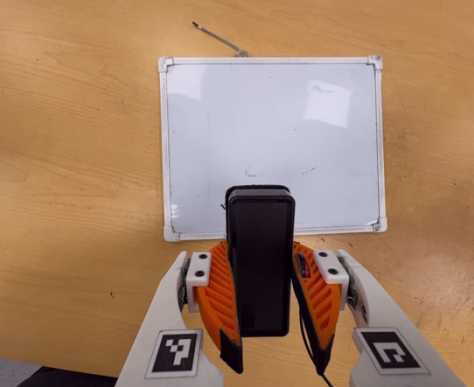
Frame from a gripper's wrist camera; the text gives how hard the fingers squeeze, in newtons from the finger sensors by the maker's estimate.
{"total": 7.8, "left": 7.0, "right": 8.7}